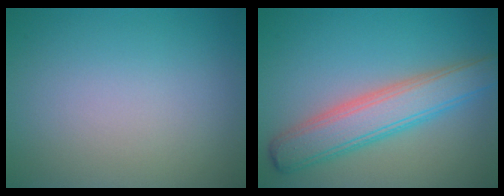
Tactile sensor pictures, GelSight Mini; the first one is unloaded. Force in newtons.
{"total": 5.7, "press": 5.7, "slide": 0.3}